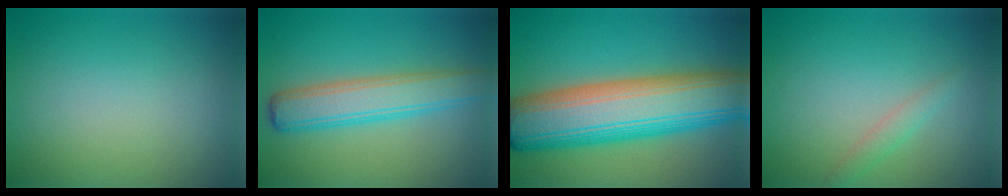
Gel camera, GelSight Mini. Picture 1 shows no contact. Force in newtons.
{"total": 4.9, "press": 4.9, "slide": 0.2}
{"total": 13.1, "press": 13.1, "slide": 0.4}
{"total": 1.3, "press": 1.3, "slide": 0.1}